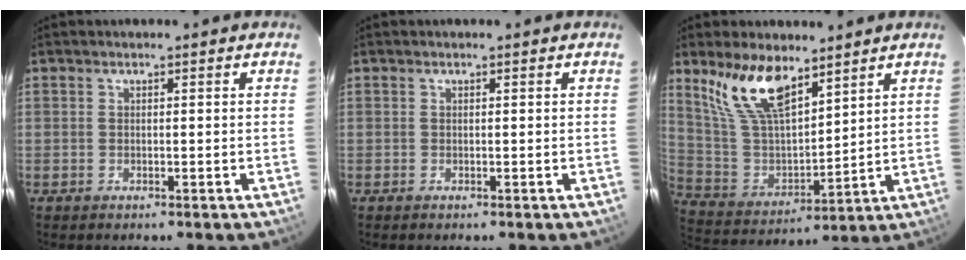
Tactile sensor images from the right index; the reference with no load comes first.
{"total": 0.0}
{"total": 14.6, "force": [9.8, 5.8, 9.1], "torque": [-0.180, 0.011, 0.209]}